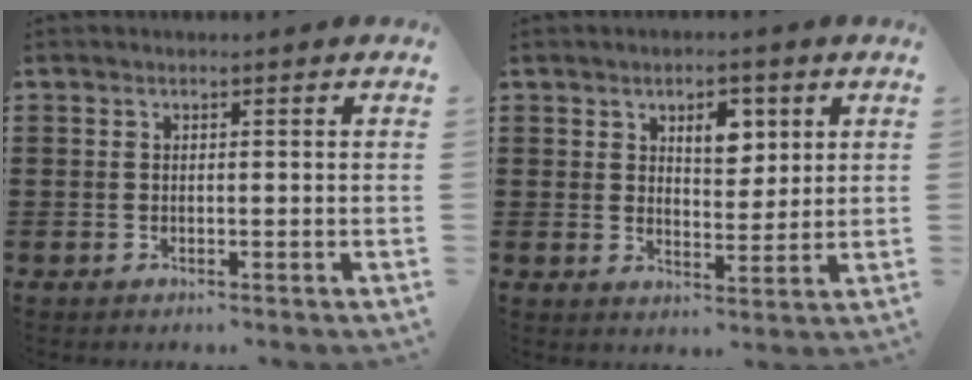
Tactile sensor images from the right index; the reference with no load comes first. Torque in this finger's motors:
{"motor_torque": [0.23, -0.21, 0.30, 0.08]}